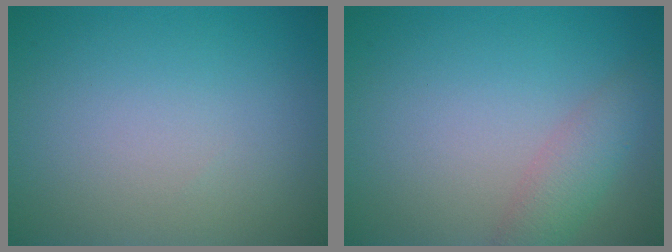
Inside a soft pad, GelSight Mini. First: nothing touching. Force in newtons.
{"total": 2.5, "press": 2.5, "slide": 0.1}